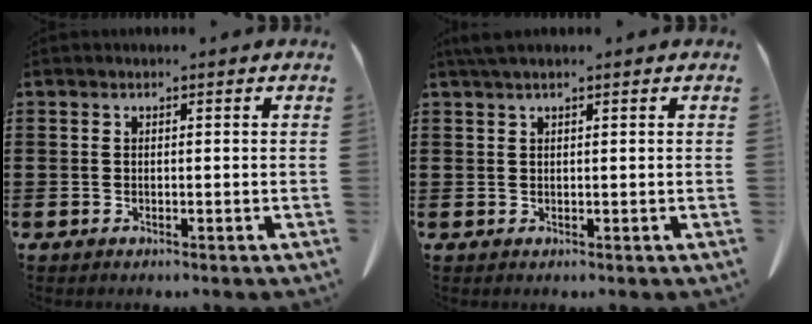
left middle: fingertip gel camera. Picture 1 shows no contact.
{"total": 1.6, "force": [1.2, 0.1, 1.1], "torque": [-0.024, 0.001, 0.021]}